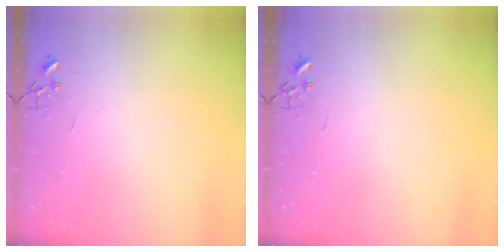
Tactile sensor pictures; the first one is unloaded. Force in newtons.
{"total": 0.0}